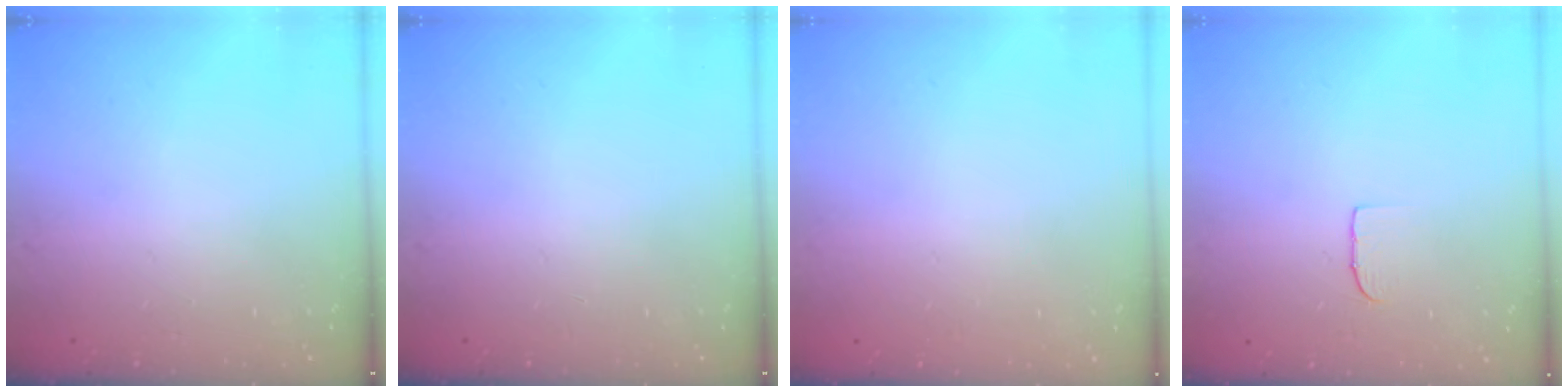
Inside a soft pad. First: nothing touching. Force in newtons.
{"total": 0.0}
{"total": 0.0}
{"total": 4.3, "press": 4.3, "slide": 0.3}